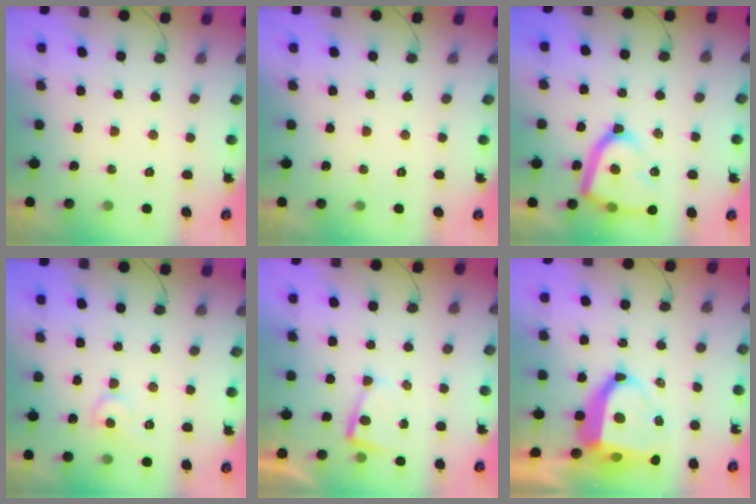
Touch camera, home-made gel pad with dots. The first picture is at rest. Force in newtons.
{"total": 0.0}
{"total": 15.1, "press": 15.1, "slide": 1.2}
{"total": 8.2, "press": 8.1, "slide": 0.8}
{"total": 2.4, "press": 2.3, "slide": 0.4}
{"total": 13.0, "press": 12.9, "slide": 1.6}